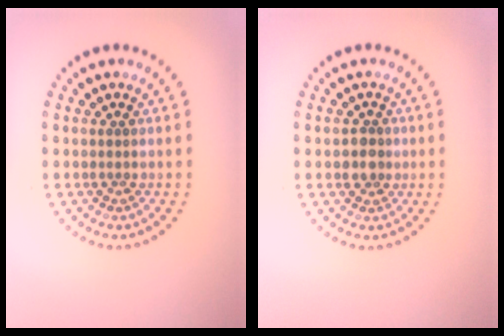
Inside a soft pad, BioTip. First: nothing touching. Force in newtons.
{"total": 1.9, "press": 1.7, "slide": 0.8}